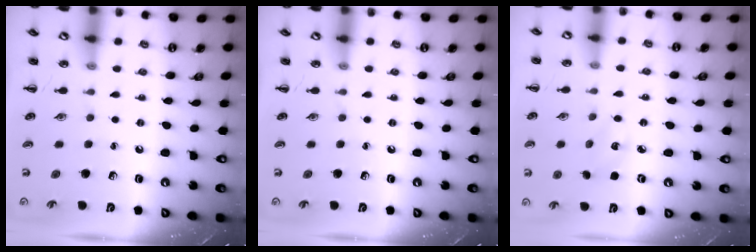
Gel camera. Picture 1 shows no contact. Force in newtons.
{"total": 0.0}
{"total": 4.0, "press": 3.8, "slide": 1.0}